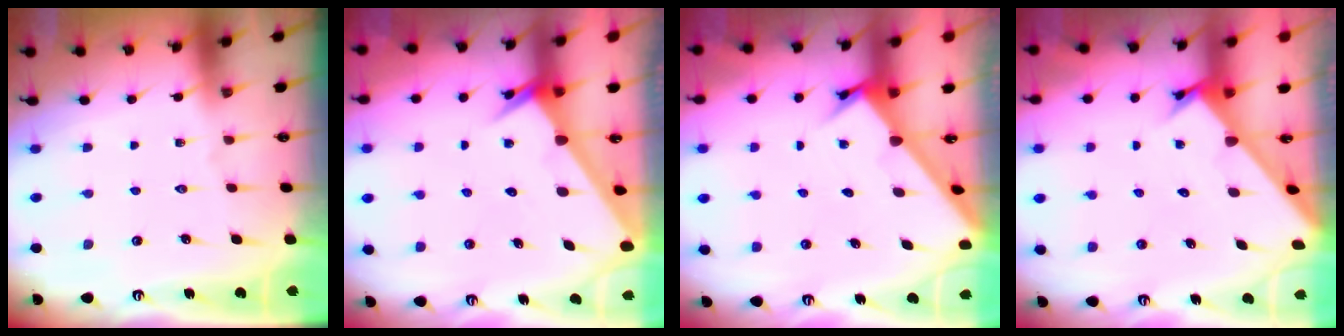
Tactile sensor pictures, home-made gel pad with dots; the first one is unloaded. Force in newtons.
{"total": 3.3, "press": 3.3, "slide": 0.1}
{"total": 2.6, "press": 2.6, "slide": 0.3}
{"total": 2.2, "press": 2.2, "slide": 0.2}